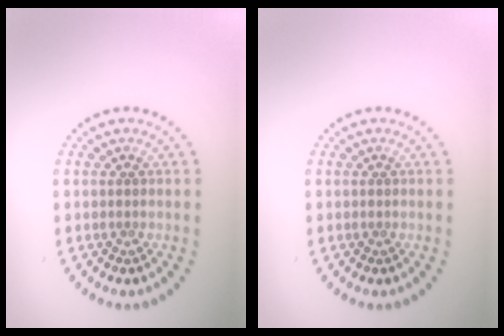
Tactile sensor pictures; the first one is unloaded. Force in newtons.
{"total": 0.0}